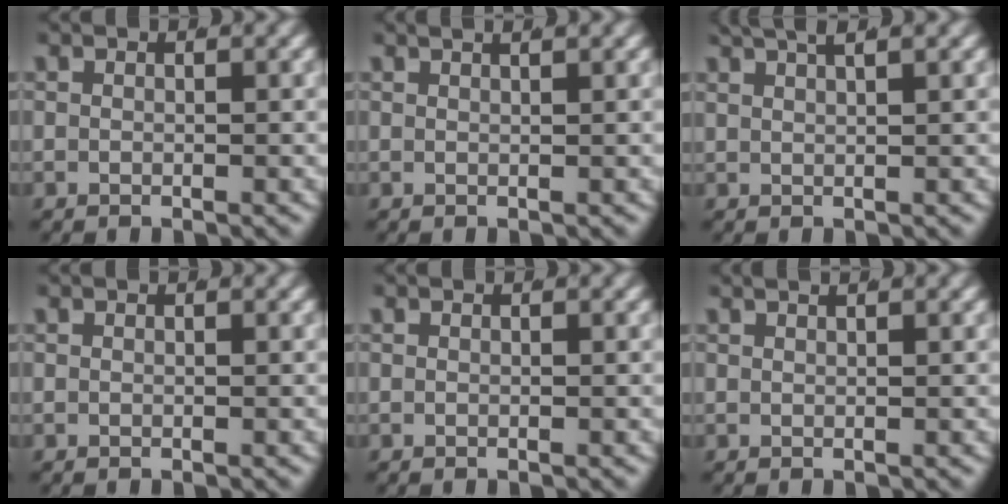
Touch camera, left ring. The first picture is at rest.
{"total": 1.8, "force": [1.5, -0.3, 1.0], "torque": [-0.006, 0.006, 0.026]}
{"total": 3.5, "force": [2.9, 0.2, 2.0], "torque": [-0.030, 0.006, 0.054]}
{"total": 0.0}
{"total": 0.0}
{"total": 1.3, "force": [1.1, -0.4, 0.6], "torque": [0.001, 0.004, 0.019]}